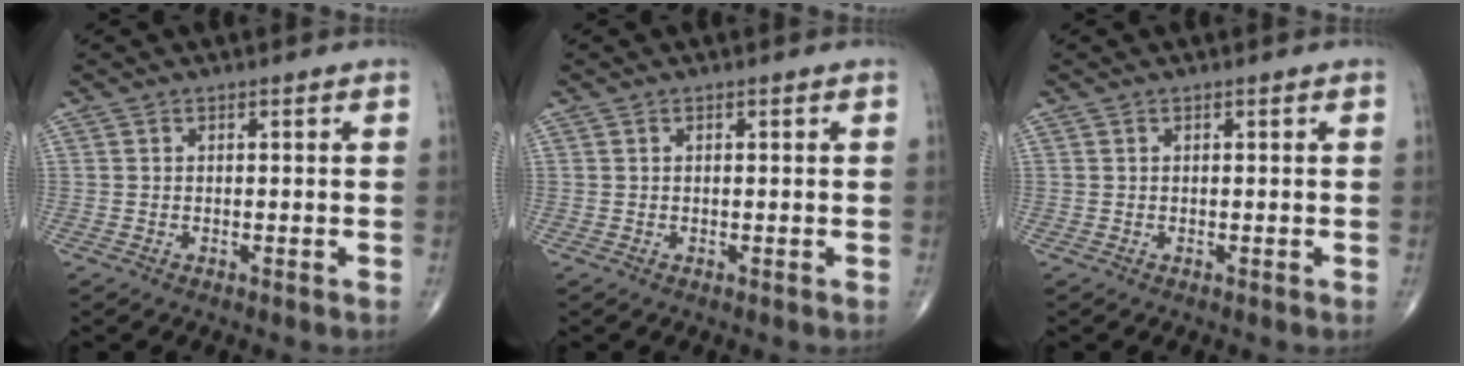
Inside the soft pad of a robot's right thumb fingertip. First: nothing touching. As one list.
[{"total": 0.0}, {"total": 0.0}]